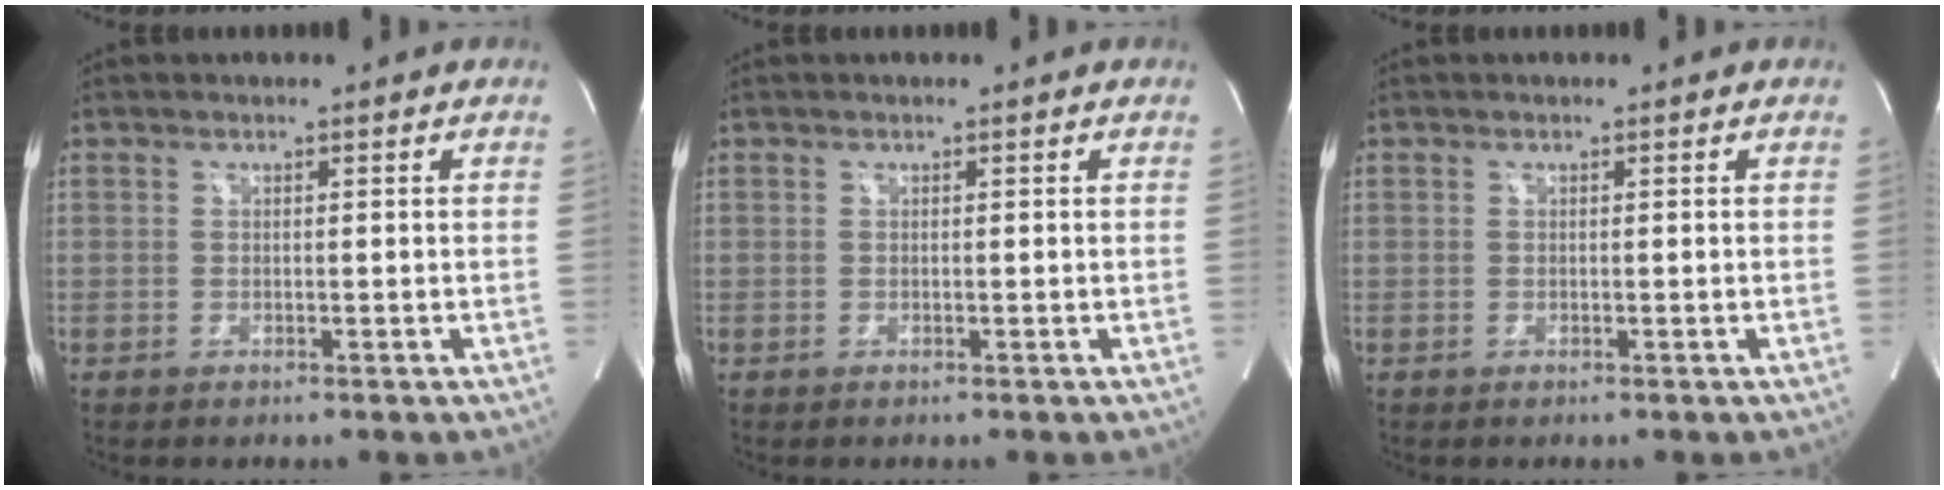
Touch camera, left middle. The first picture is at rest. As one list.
[{"total": 0.0}, {"total": 0.0}]